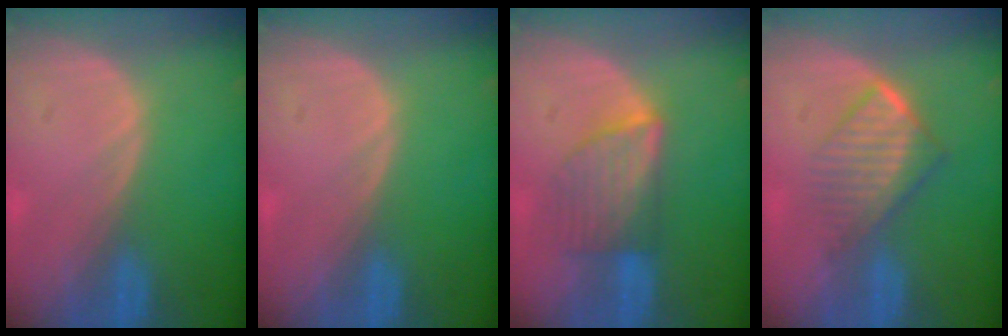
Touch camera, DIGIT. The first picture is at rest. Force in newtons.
{"total": 0.0}
{"total": 6.0, "press": 5.9, "slide": 0.7}
{"total": 6.7, "press": 5.8, "slide": 3.3}